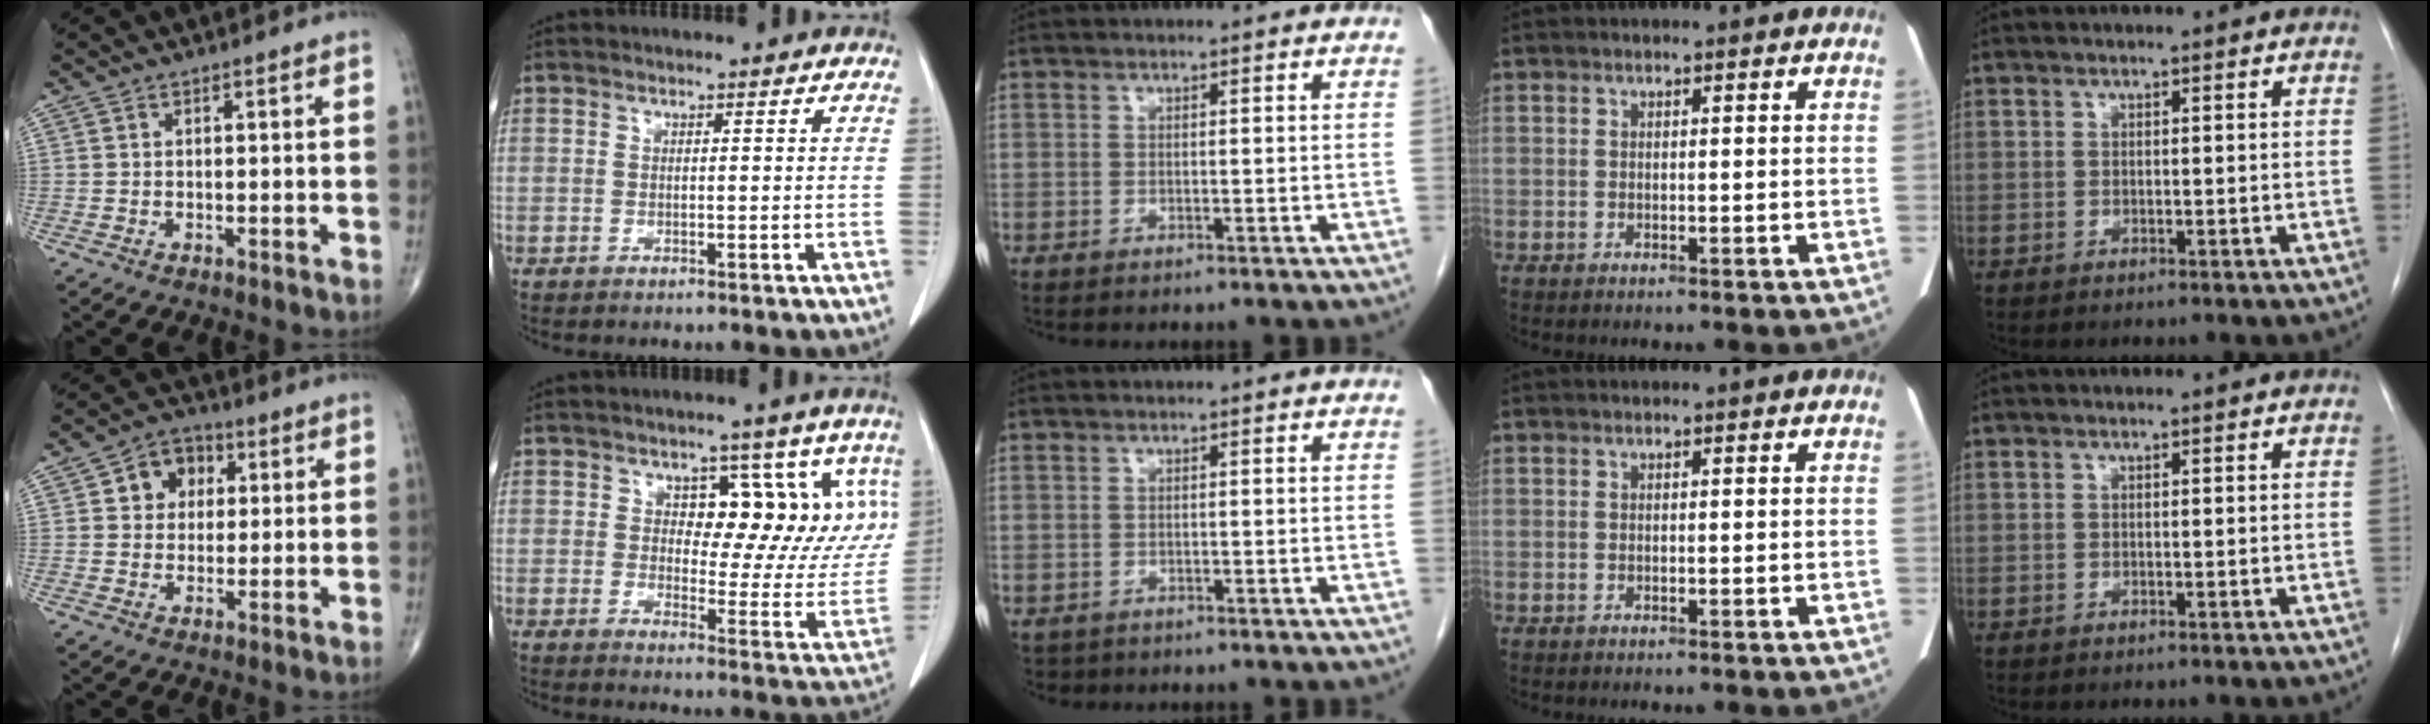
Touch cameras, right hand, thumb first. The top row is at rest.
{"thumb": {"total": 7.3, "force": [1.9, 6.0, 3.6], "torque": [-0.020, 0.006, 0.023]}, "index": {"total": 12.1, "force": [5.1, 7.0, 8.5], "torque": [-0.085, 0.008, 0.077]}, "middle": {"total": 2.0, "force": [-1.4, 1.5, 0.3], "torque": [-0.011, 0.001, -0.019]}}